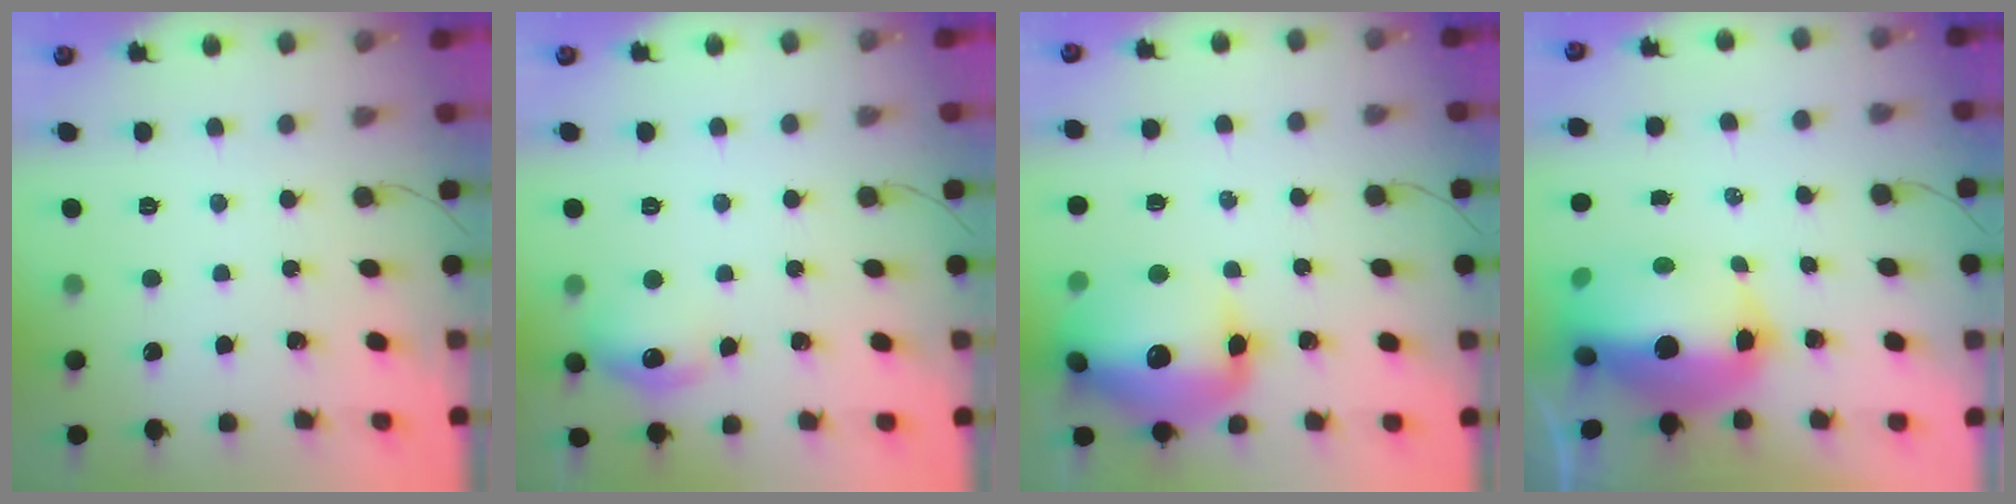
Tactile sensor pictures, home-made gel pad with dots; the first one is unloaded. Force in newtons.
{"total": 9.9, "press": 9.8, "slide": 1.0}
{"total": 19.4, "press": 19.0, "slide": 3.8}
{"total": 18.8, "press": 16.6, "slide": 8.7}